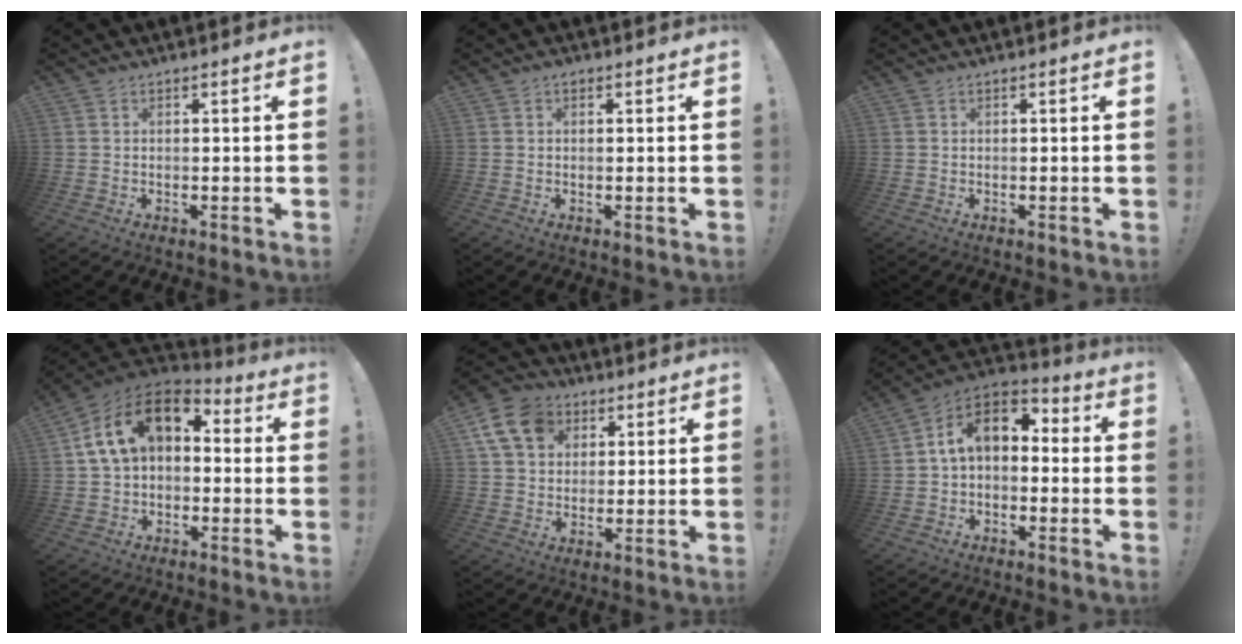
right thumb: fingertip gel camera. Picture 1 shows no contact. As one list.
[{"total": 0.5, "force": [0.3, 0.5, 0.1], "torque": [0.006, -0.001, 0.004]}, {"total": 0.0}, {"total": 16.2, "force": [4.3, 10.0, 12.0], "torque": [-0.195, 0.008, 0.080]}, {"total": 13.5, "force": [5.2, 10.7, 6.4], "torque": [-0.105, -0.014, 0.103]}, {"total": 11.0, "force": [2.1, 6.8, 8.4], "torque": [-0.137, 0.009, 0.039]}]